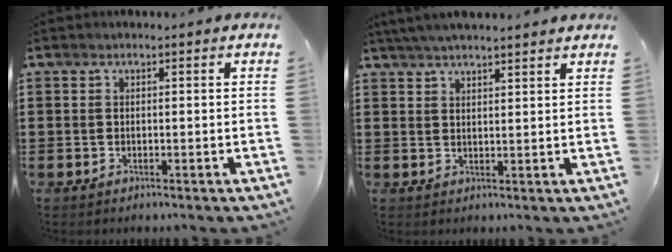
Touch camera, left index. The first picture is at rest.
{"total": 3.4, "force": [3.2, -0.1, 1.2], "torque": [-0.031, -0.002, 0.060]}